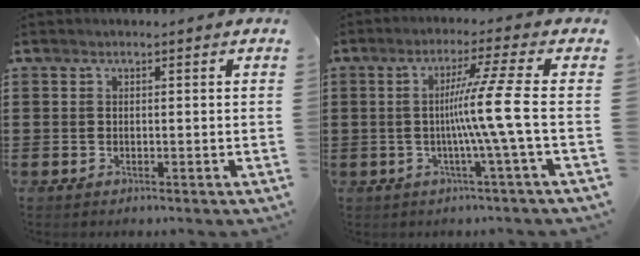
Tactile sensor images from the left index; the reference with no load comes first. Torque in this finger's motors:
{"motor_torque": [0.13, 0.09, 0.26, 0.10]}